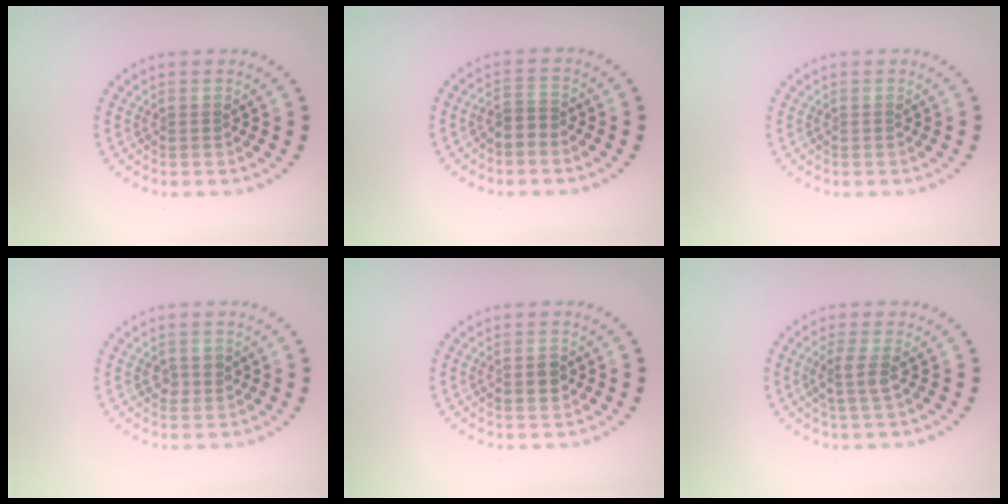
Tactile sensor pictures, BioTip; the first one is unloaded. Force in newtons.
{"total": 1.2, "press": 0.8, "slide": 0.9}
{"total": 0.0}
{"total": 1.5, "press": 1.5, "slide": 0.2}
{"total": 1.6, "press": 1.6, "slide": 0.2}
{"total": 2.0, "press": 1.5, "slide": 1.3}